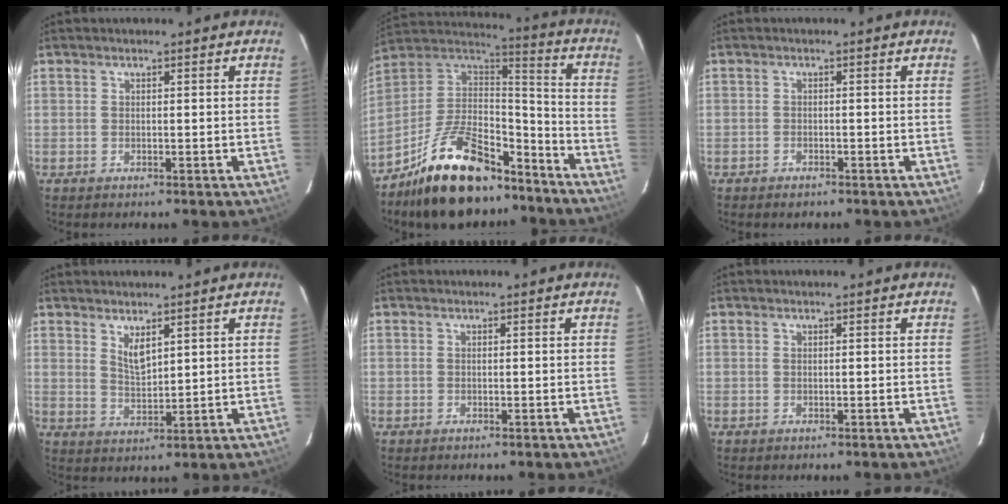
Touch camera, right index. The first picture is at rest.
{"total": 23.1, "force": [-15.9, 9.9, 13.5], "torque": [-0.264, 0.017, -0.252]}
{"total": 1.6, "force": [-1.3, 0.8, 0.4], "torque": [-0.015, 0.001, -0.022]}
{"total": 3.4, "force": [2.5, 0.7, 2.1], "torque": [-0.039, -0.008, 0.046]}
{"total": 0.0}
{"total": 0.0}